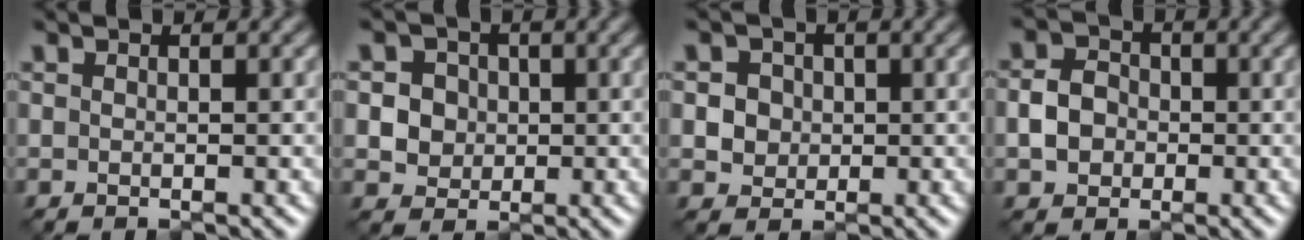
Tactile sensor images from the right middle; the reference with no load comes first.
{"total": 4.8, "force": [1.0, 4.3, 1.8], "torque": [-0.030, 0.018, 0.012]}
{"total": 4.0, "force": [1.0, 3.6, 1.6], "torque": [-0.028, 0.016, 0.013]}
{"total": 3.0, "force": [-0.8, 2.6, 1.4], "torque": [-0.025, 0.002, -0.019]}